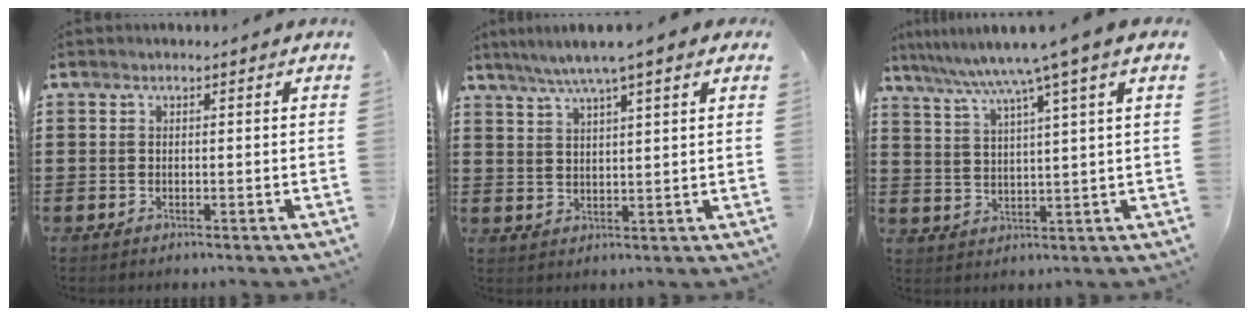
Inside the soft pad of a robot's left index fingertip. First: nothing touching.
{"total": 5.5, "force": [4.1, 0.1, 3.7], "torque": [-0.081, -0.007, 0.070]}
{"total": 7.2, "force": [5.1, -0.9, 5.1], "torque": [-0.115, -0.027, 0.080]}